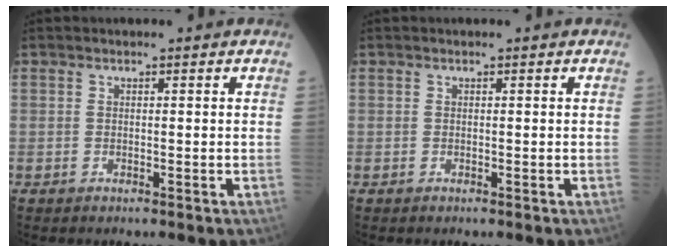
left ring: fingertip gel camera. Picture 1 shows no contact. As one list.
[{"total": 0.0}]